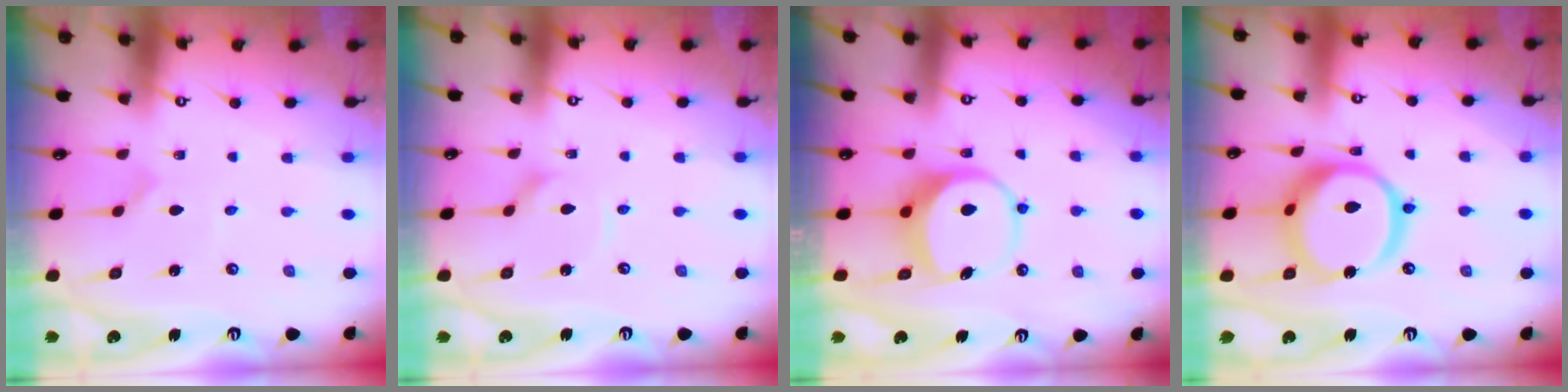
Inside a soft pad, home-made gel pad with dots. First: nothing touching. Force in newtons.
{"total": 2.0, "press": 2.0, "slide": 0.3}
{"total": 8.4, "press": 8.3, "slide": 1.3}
{"total": 18.3, "press": 18.2, "slide": 2.0}